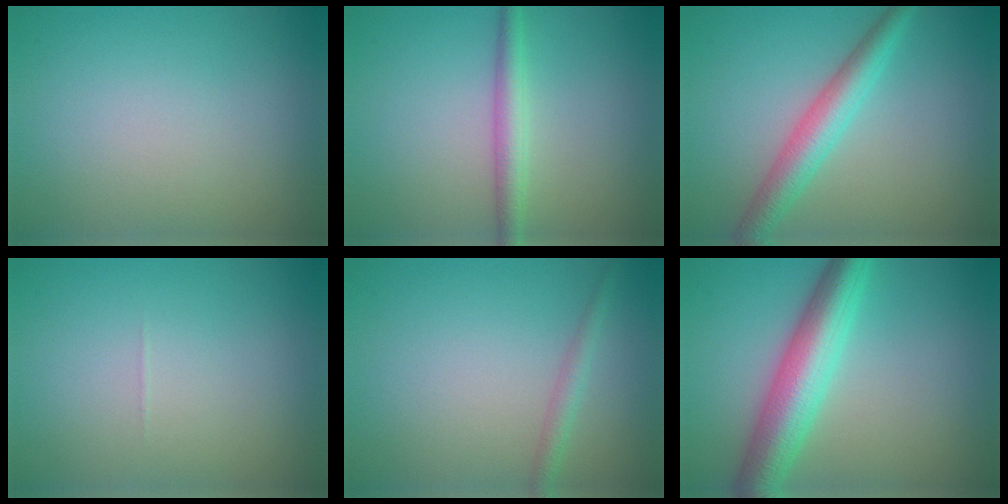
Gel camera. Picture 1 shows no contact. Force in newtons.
{"total": 2.5, "press": 2.5, "slide": 0.0}
{"total": 4.1, "press": 4.1, "slide": 0.1}
{"total": 0.0}
{"total": 1.6, "press": 1.5, "slide": 0.2}
{"total": 7.0, "press": 7.0, "slide": 0.2}